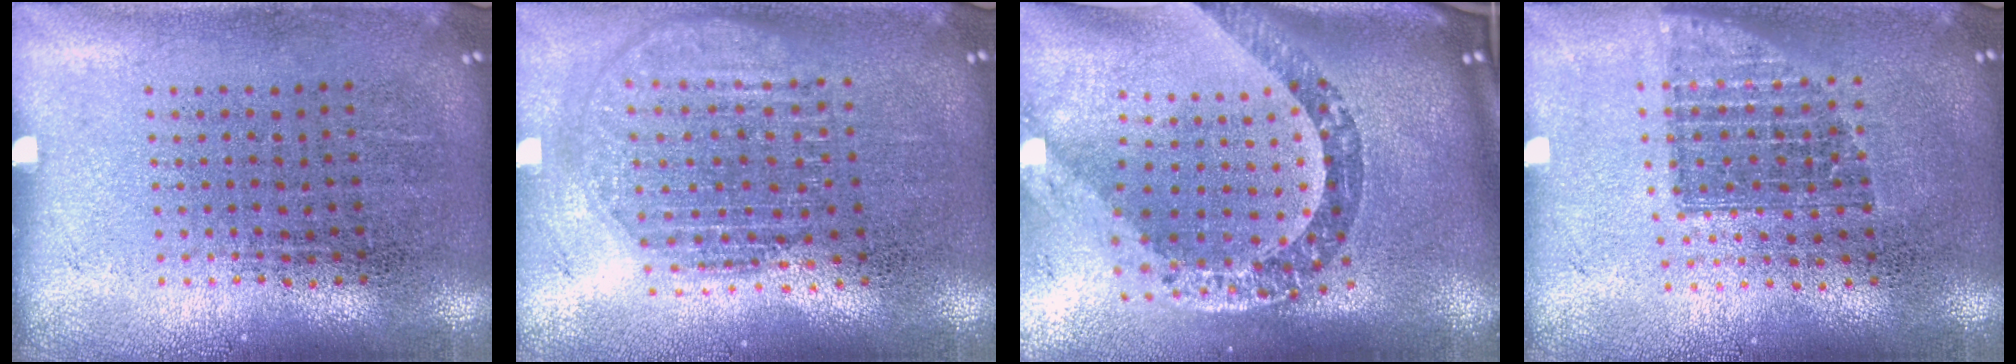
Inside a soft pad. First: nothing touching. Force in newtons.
{"total": 1.8, "press": 1.5, "slide": 1.0}
{"total": 3.6, "press": 2.5, "slide": 2.6}
{"total": 1.4, "press": 1.1, "slide": 0.8}